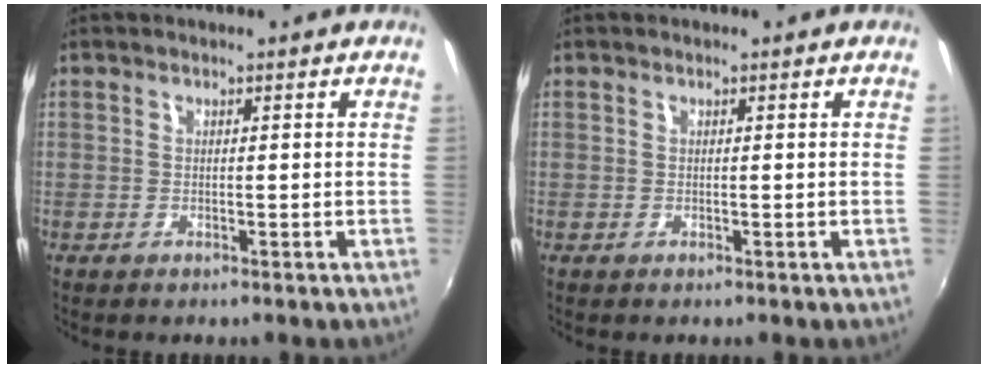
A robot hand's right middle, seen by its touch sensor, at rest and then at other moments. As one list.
[{"total": 0.0}]